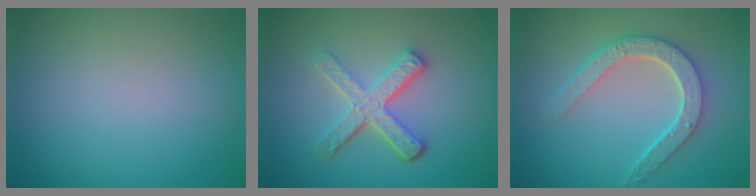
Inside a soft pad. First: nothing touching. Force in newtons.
{"total": 4.9, "press": 3.5, "slide": 3.4}
{"total": 4.5, "press": 3.7, "slide": 2.6}